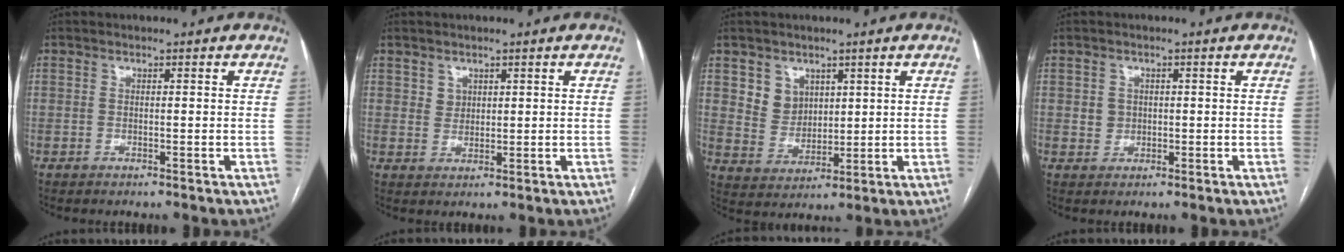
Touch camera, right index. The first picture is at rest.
{"total": 2.1, "force": [1.2, 1.7, 0.4], "torque": [-0.003, 0.000, 0.020]}
{"total": 5.4, "force": [2.7, 4.4, 1.4], "torque": [-0.032, 0.005, 0.060]}
{"total": 2.0, "force": [0.2, 1.9, 0.5], "torque": [-0.007, 0.006, 0.006]}